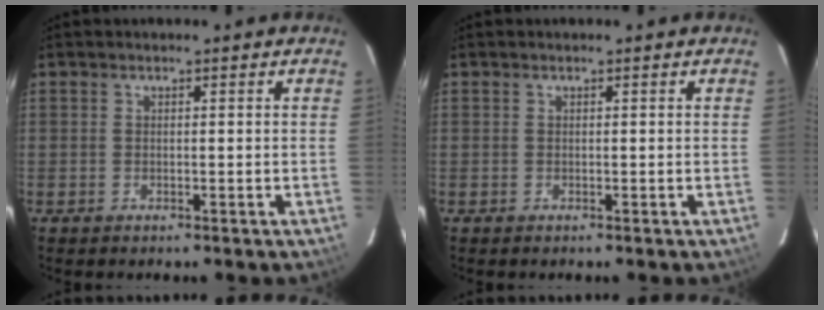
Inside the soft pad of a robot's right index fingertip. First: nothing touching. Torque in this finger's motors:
{"motor_torque": [0.09, 0.02, 0.04, 0.01]}